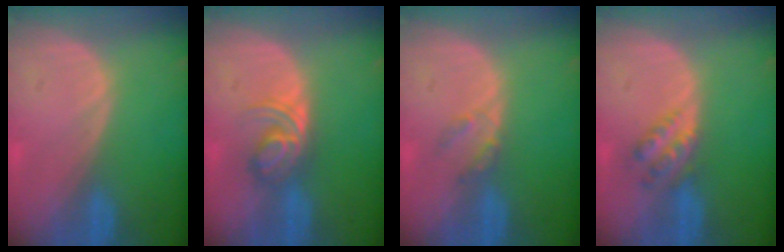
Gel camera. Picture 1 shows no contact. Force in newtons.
{"total": 5.8, "press": 5.0, "slide": 2.9}
{"total": 2.2, "press": 2.1, "slide": 0.4}
{"total": 4.5, "press": 4.0, "slide": 2.0}